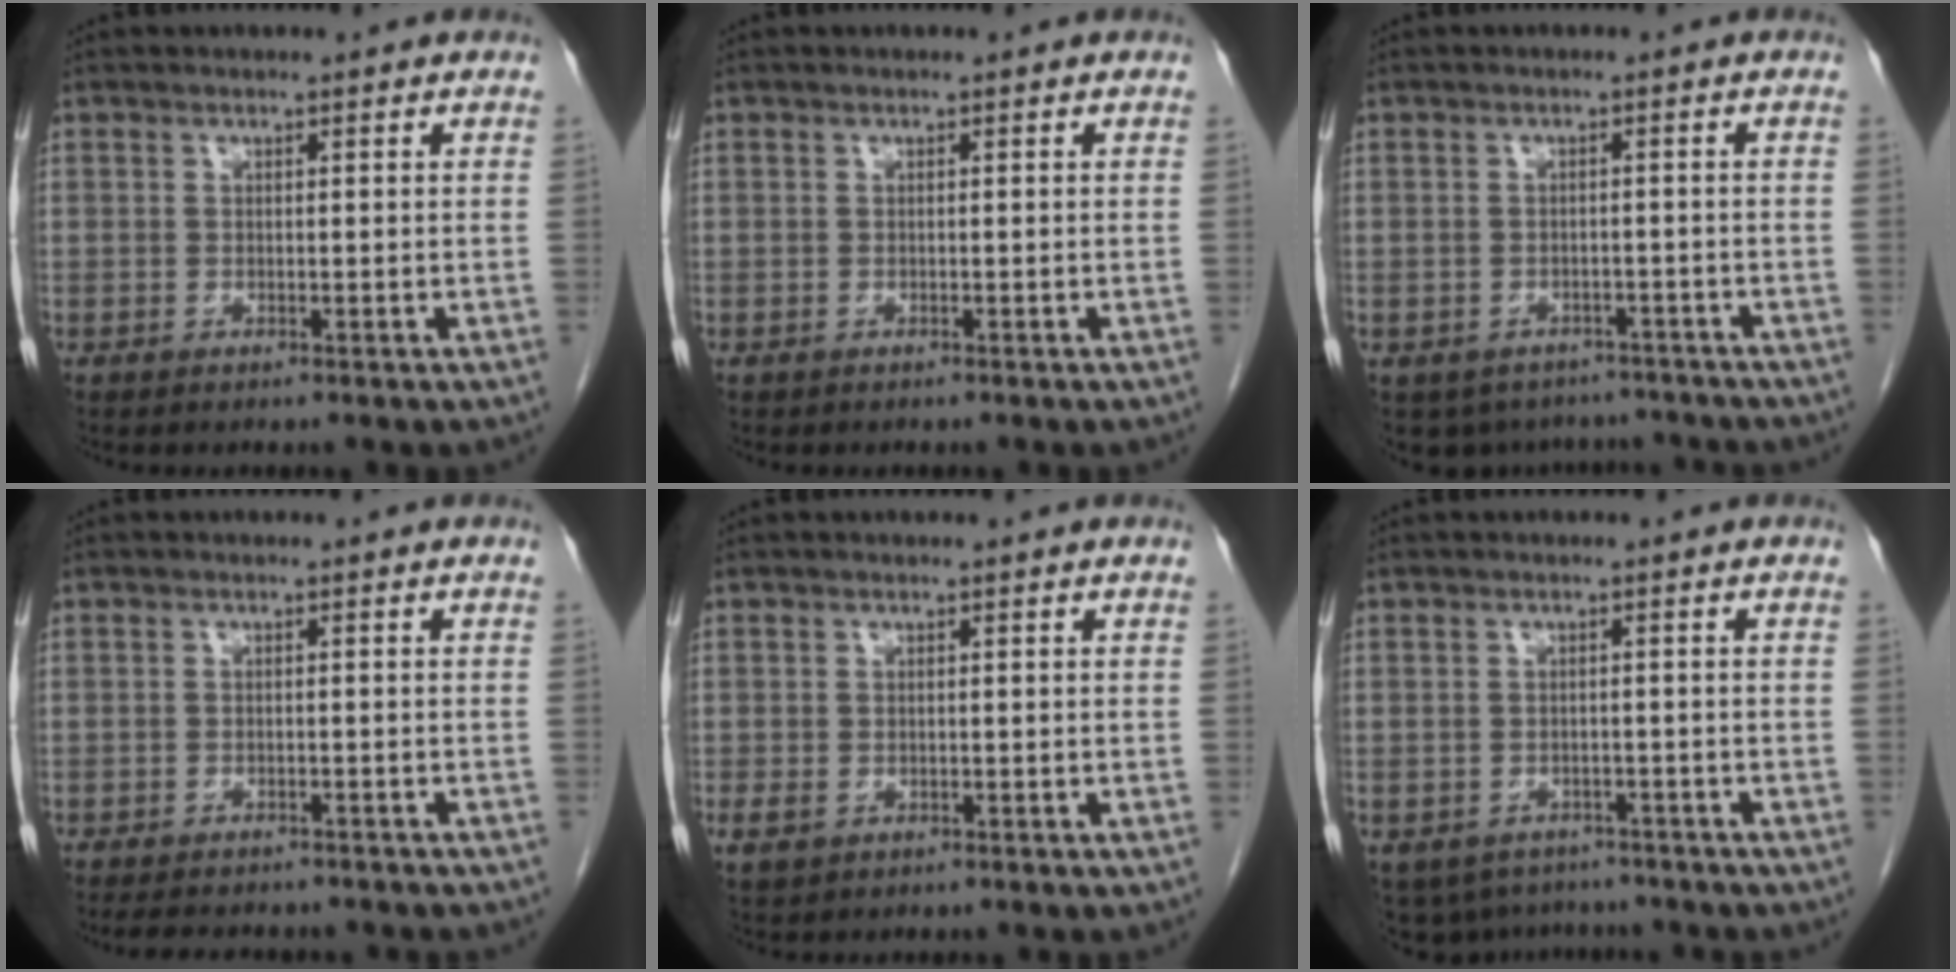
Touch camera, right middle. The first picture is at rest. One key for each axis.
{"total": 0.0}
{"total": 8.4, "fx": -7.1, "fy": 4.3, "fz": 1.1, "tx": -0.012, "ty": 0.009, "tz": -0.082}
{"total": 9.6, "fx": -8.4, "fy": 2.8, "fz": 3.7, "tx": -0.059, "ty": -0.004, "tz": -0.099}
{"total": 2.1, "fx": -0.7, "fy": 1.6, "fz": 1.2, "tx": -0.027, "ty": -0.002, "tz": -0.003}
{"total": 8.4, "fx": -6.8, "fy": 4.8, "fz": 1.5, "tx": -0.026, "ty": 0.004, "tz": -0.081}